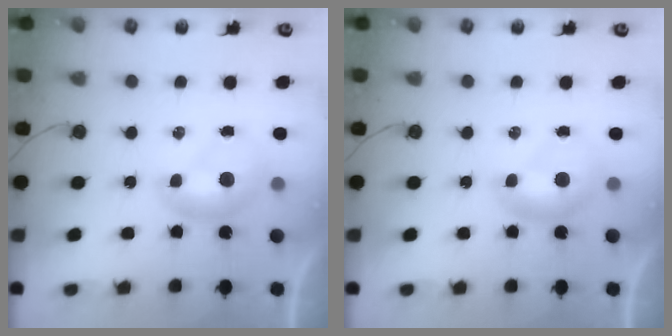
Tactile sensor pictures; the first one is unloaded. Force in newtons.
{"total": 0.0}